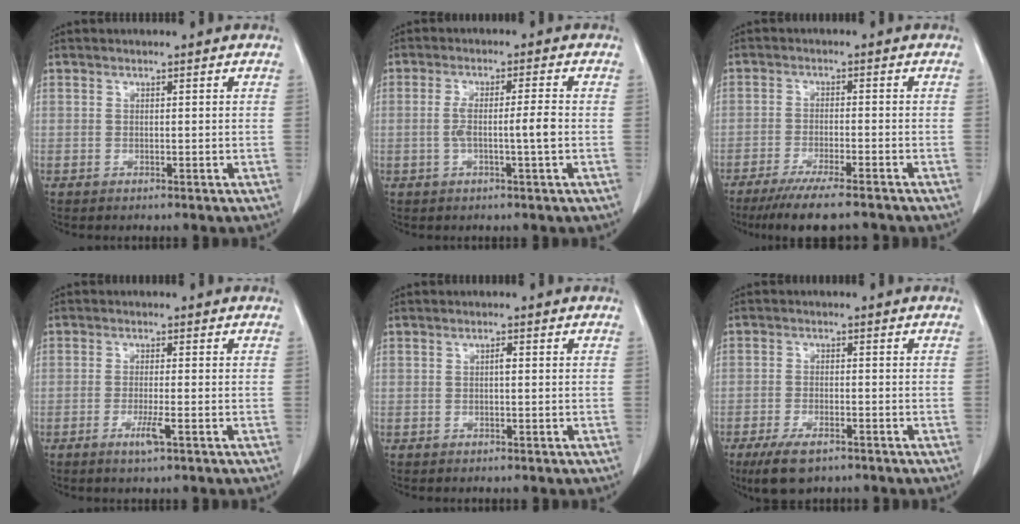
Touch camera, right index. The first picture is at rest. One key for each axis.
{"total": 4.6, "fx": -0.8, "fy": -0.1, "fz": 4.5, "tx": -0.090, "ty": 0.007, "tz": -0.012}
{"total": 10.1, "fx": -8.4, "fy": 0.7, "fz": 5.6, "tx": -0.079, "ty": -0.021, "tz": -0.130}
{"total": 2.9, "fx": -1.4, "fy": -0.1, "fz": 2.5, "tx": -0.050, "ty": -0.006, "tz": -0.026}
{"total": 0.7, "fx": 0.1, "fy": 0.2, "fz": 0.7, "tx": -0.011, "ty": 0.002, "tz": 0.001}
{"total": 6.0, "fx": -4.2, "fy": 2.1, "fz": 3.7, "tx": -0.072, "ty": -0.009, "tz": -0.071}